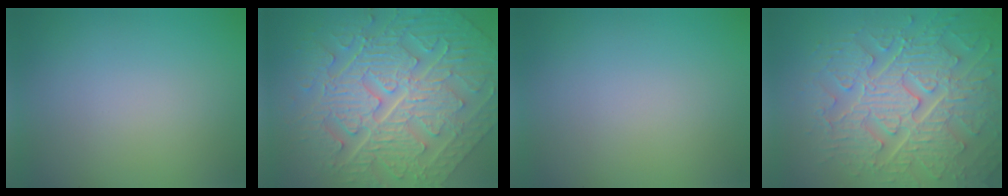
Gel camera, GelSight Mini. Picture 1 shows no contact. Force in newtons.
{"total": 11.6, "press": 7.9, "slide": 8.4}
{"total": 0.0}
{"total": 9.3, "press": 6.8, "slide": 6.4}